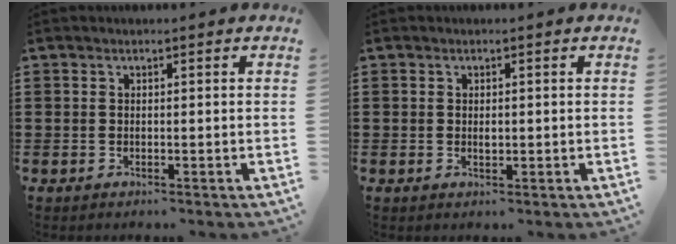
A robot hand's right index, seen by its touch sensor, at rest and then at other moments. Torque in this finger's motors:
{"motor_torque": [0.27, 0.14, 0.00, 0.00]}